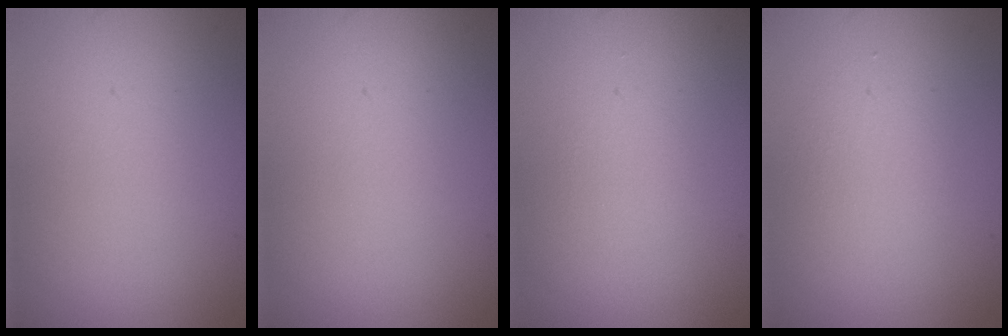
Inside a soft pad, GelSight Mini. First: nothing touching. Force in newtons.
{"total": 0.0}
{"total": 0.7, "press": 0.7, "slide": 0.1}
{"total": 1.6, "press": 1.6, "slide": 0.1}